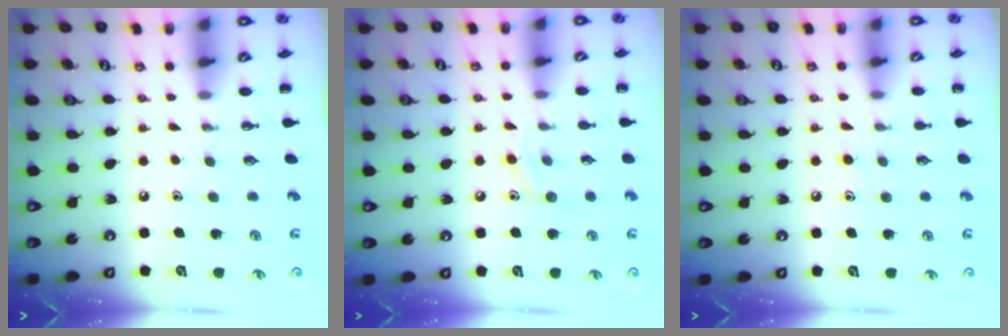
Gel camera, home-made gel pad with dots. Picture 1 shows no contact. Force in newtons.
{"total": 6.8, "press": 6.6, "slide": 1.3}
{"total": 6.7, "press": 6.3, "slide": 2.4}